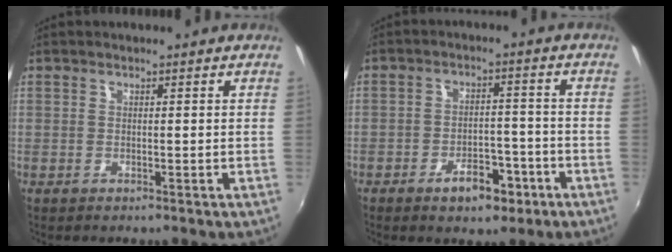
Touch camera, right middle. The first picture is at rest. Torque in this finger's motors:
{"motor_torque": [1.07, -1.07, 0.08, 0.04]}